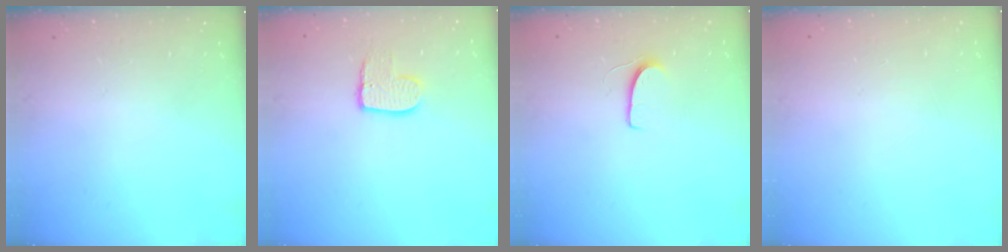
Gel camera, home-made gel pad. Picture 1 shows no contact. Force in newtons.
{"total": 8.4, "press": 8.4, "slide": 0.6}
{"total": 5.1, "press": 5.0, "slide": 0.5}
{"total": 0.5, "press": 0.5, "slide": 0.1}